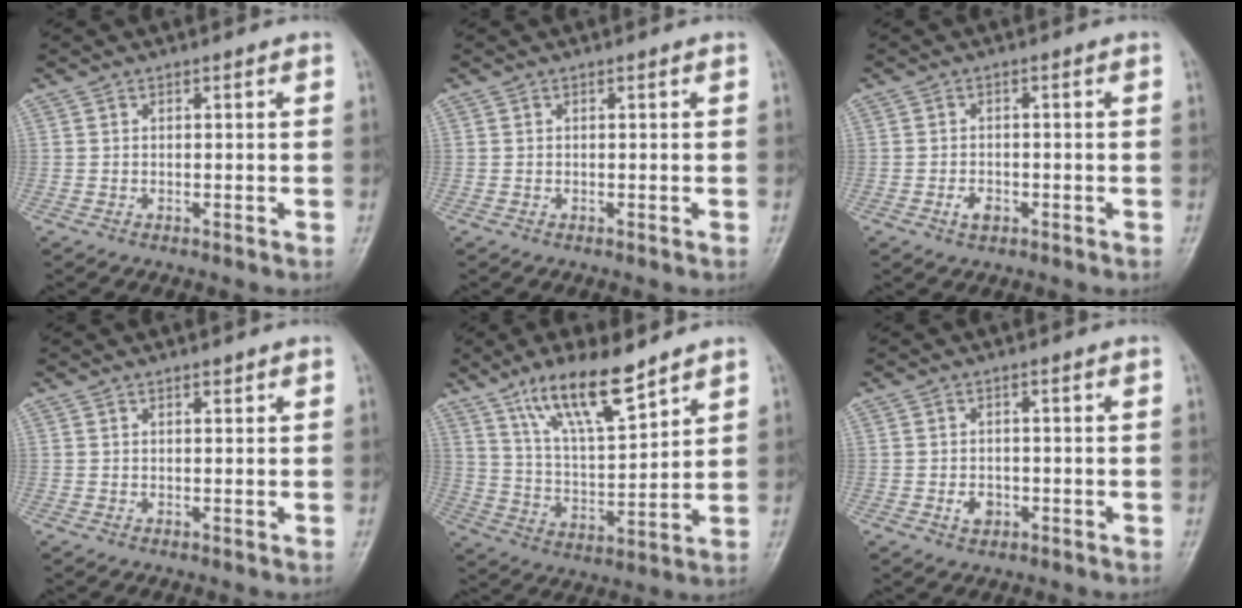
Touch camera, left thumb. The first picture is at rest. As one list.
[{"total": 0.0}, {"total": 2.5, "force": [-1.2, 1.6, 1.5], "torque": [-0.025, 0.006, -0.018]}, {"total": 0.9, "force": [0.7, 0.4, 0.5], "torque": [-0.007, -0.003, 0.010]}, {"total": 14.0, "force": [9.6, 3.9, 9.4], "torque": [-0.151, -0.056, 0.186]}, {"total": 2.6, "force": [-0.8, 2.0, 1.5], "torque": [-0.018, 0.002, -0.010]}]